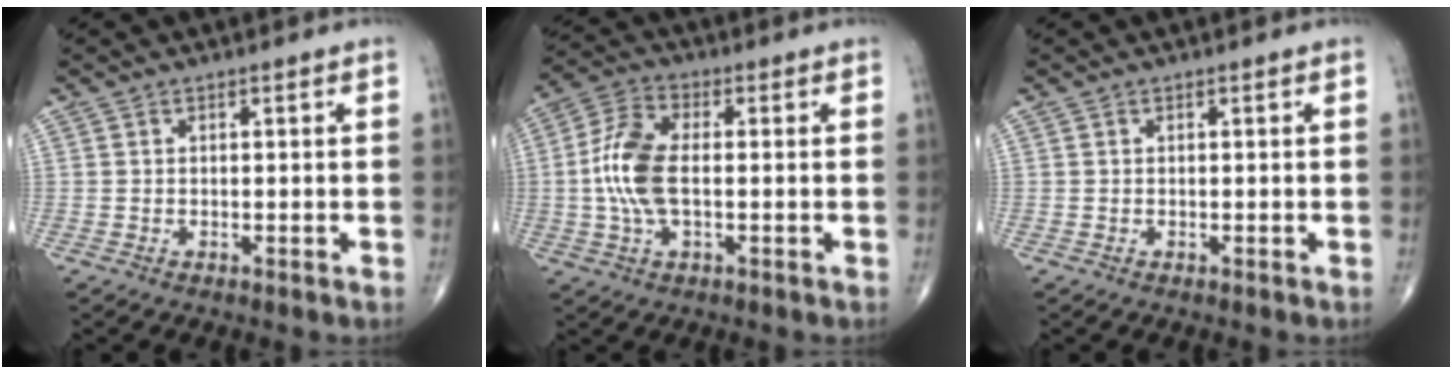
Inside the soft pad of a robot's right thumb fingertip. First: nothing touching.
{"total": 10.2, "force": [-0.5, 5.1, 8.8], "torque": [-0.193, 0.019, -0.014]}
{"total": 0.0}